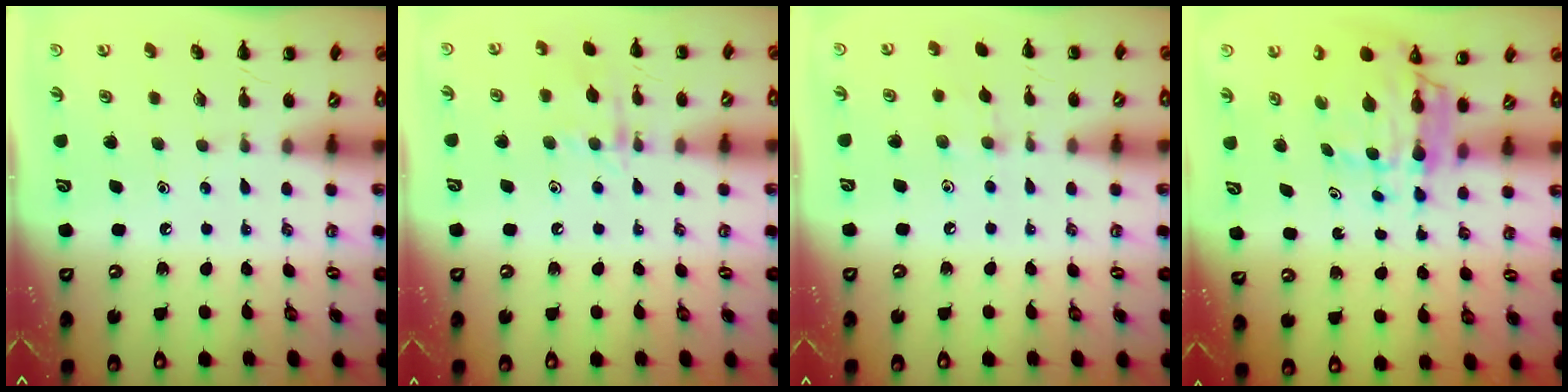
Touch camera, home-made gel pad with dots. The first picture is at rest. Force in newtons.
{"total": 8.5, "press": 8.5, "slide": 0.9}
{"total": 5.8, "press": 5.5, "slide": 1.9}
{"total": 7.4, "press": 6.8, "slide": 2.7}